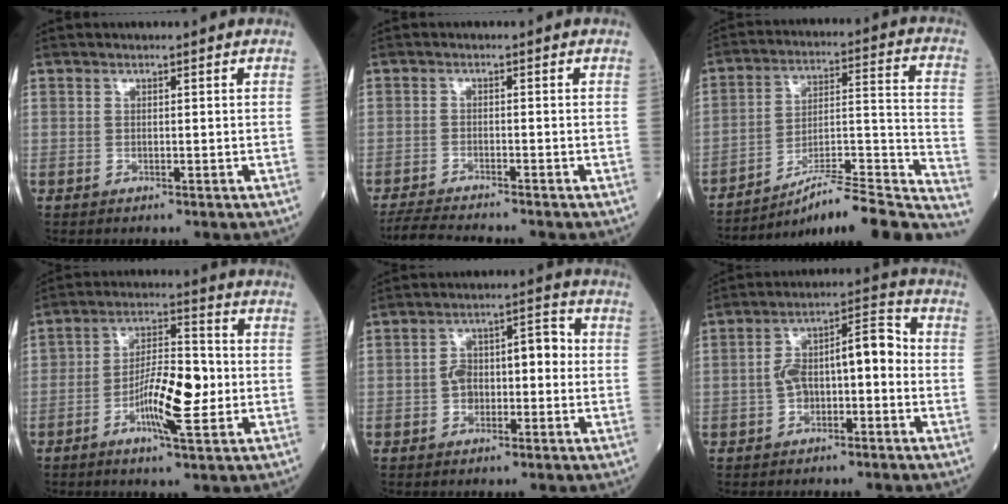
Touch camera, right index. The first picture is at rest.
{"total": 6.2, "force": [-5.7, -0.6, 2.2], "torque": [-0.034, -0.023, -0.099]}
{"total": 22.9, "force": [-20.1, 0.7, 11.1], "torque": [-0.100, 0.021, -0.294]}
{"total": 10.1, "force": [-2.4, 2.4, 9.5], "torque": [-0.172, 0.004, -0.044]}
{"total": 7.0, "force": [-0.5, 3.8, 5.9], "torque": [-0.105, 0.044, -0.010]}
{"total": 8.8, "force": [-1.2, 3.6, 7.9], "torque": [-0.142, 0.049, -0.020]}